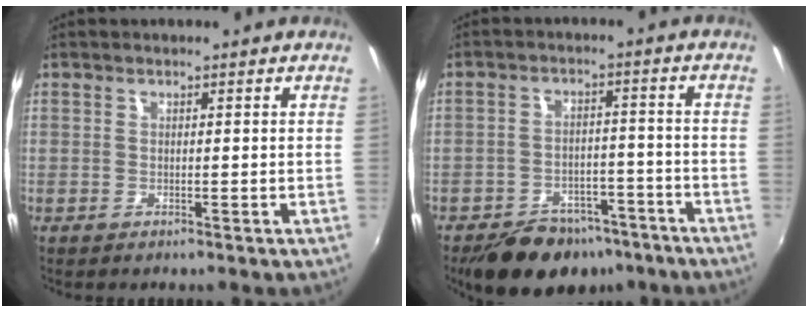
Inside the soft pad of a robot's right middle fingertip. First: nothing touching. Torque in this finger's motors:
{"motor_torque": [0.46, -0.96, 0.18, 0.01]}